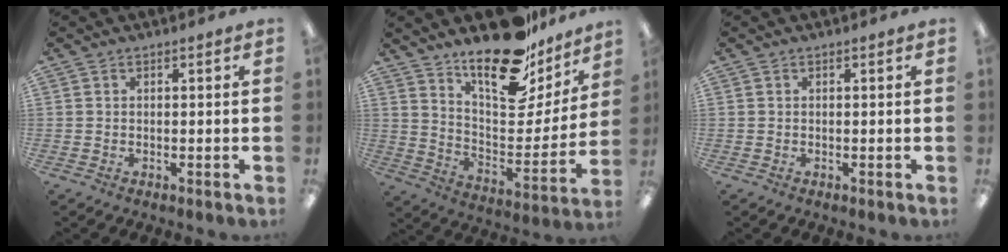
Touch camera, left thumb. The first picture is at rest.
{"total": 20.7, "force": [16.2, 7.7, 10.3], "torque": [-0.150, -0.122, 0.277]}
{"total": 0.0}